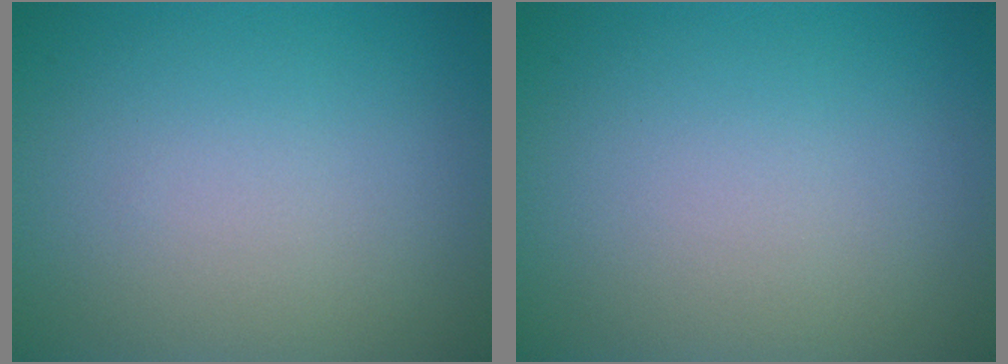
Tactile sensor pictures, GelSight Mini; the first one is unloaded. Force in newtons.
{"total": 0.0}